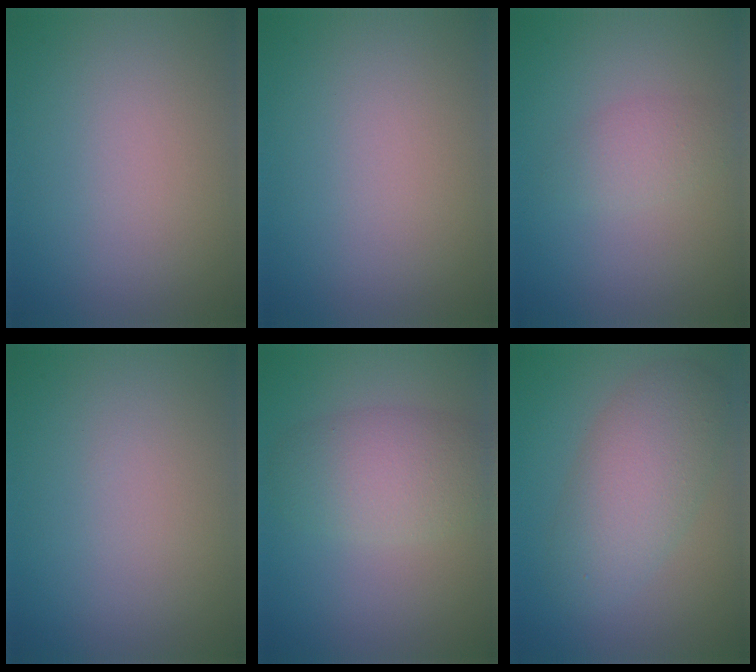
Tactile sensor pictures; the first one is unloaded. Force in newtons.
{"total": 0.0}
{"total": 2.3, "press": 2.3, "slide": 0.0}
{"total": 0.0}
{"total": 4.4, "press": 4.4, "slide": 0.1}
{"total": 5.4, "press": 5.4, "slide": 0.1}